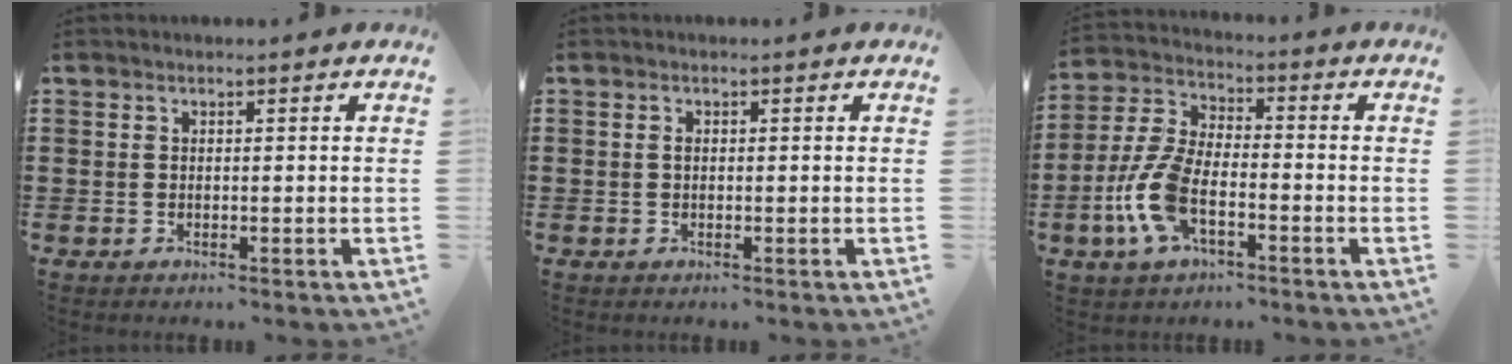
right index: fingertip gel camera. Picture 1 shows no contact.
{"total": 0.6, "force": [0.0, 0.3, 0.6], "torque": [-0.013, -0.002, 0.001]}
{"total": 9.4, "force": [-3.4, 4.4, 7.6], "torque": [-0.198, -0.010, -0.071]}